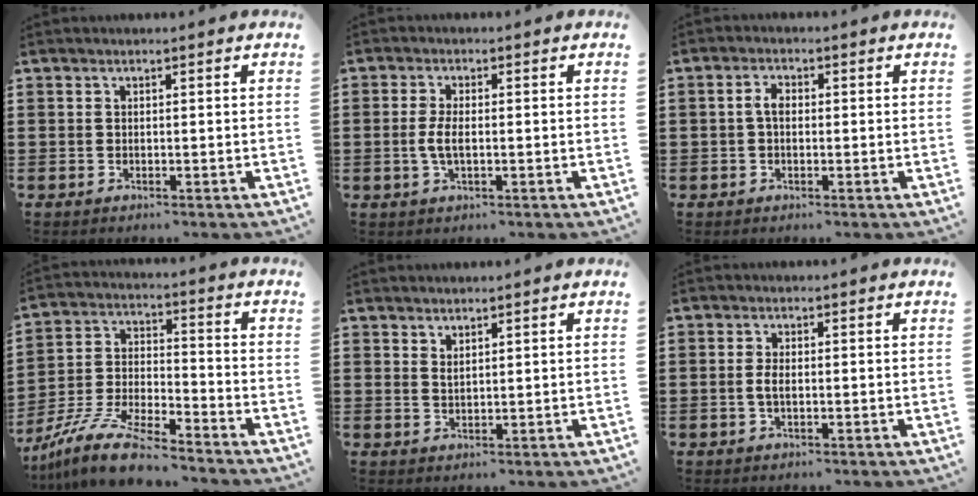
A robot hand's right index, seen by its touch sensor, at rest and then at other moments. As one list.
[{"total": 3.6, "force": [-0.4, 1.3, 3.3], "torque": [-0.082, -0.006, -0.015]}, {"total": 2.5, "force": [0.0, 1.4, 2.1], "torque": [-0.049, 0.003, -0.004]}, {"total": 10.5, "force": [-9.2, 1.7, 4.8], "torque": [-0.110, 0.016, -0.185]}, {"total": 1.4, "force": [1.3, 0.4, 0.3], "torque": [-0.008, 0.002, 0.024]}, {"total": 2.2, "force": [-0.2, 0.9, 1.9], "torque": [-0.052, -0.003, -0.010]}]